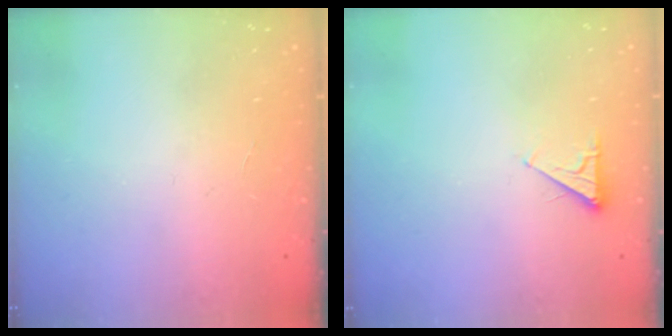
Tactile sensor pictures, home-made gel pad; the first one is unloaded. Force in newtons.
{"total": 2.5, "press": 2.5, "slide": 0.4}